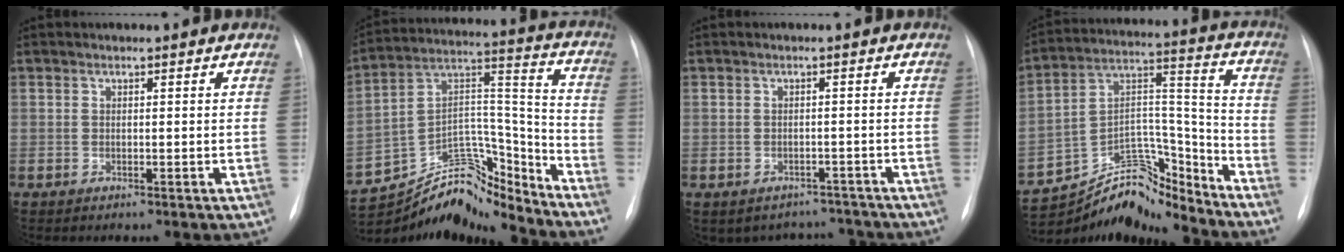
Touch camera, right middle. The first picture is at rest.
{"total": 16.7, "force": [-16.4, 2.5, 2.2], "torque": [-0.036, 0.070, -0.279]}
{"total": 7.0, "force": [-6.2, 3.4, -0.2], "torque": [0.014, 0.028, -0.070]}
{"total": 14.5, "force": [-14.1, 2.7, 2.1], "torque": [-0.032, 0.070, -0.241]}